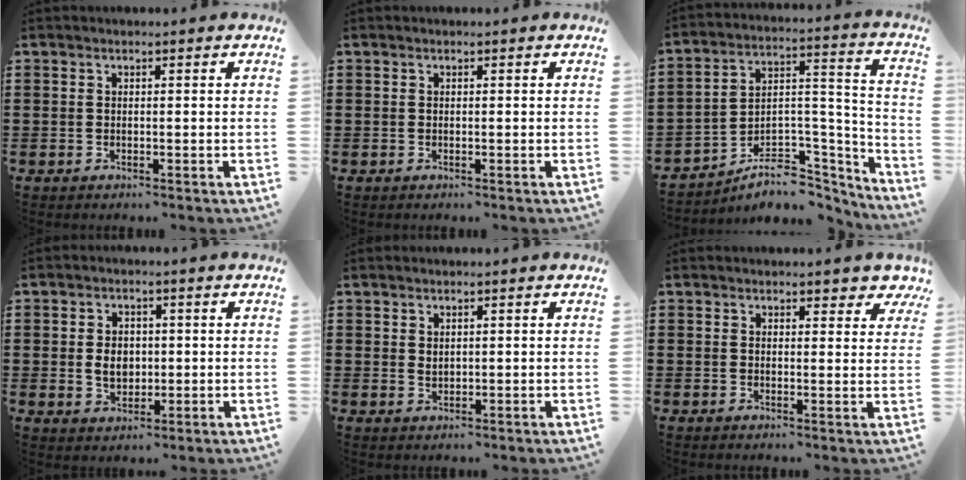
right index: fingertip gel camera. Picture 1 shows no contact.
{"total": 0.0}
{"total": 7.4, "force": [-5.6, 4.2, 2.6], "torque": [-0.039, 0.013, -0.097]}
{"total": 4.1, "force": [0.1, 3.1, 2.7], "torque": [-0.043, 0.004, -0.004]}
{"total": 1.1, "force": [0.8, 0.6, 0.5], "torque": [-0.011, 0.002, 0.016]}
{"total": 2.5, "force": [2.1, 1.1, 0.5], "torque": [-0.002, 0.000, 0.037]}